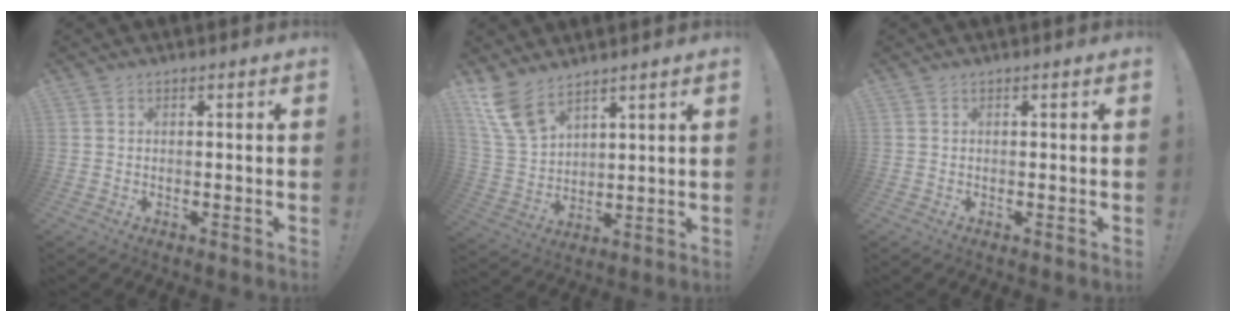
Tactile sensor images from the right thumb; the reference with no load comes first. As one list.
[{"total": 11.0, "force": [8.2, 5.1, 5.4], "torque": [-0.118, -0.044, 0.163]}, {"total": 0.0}]